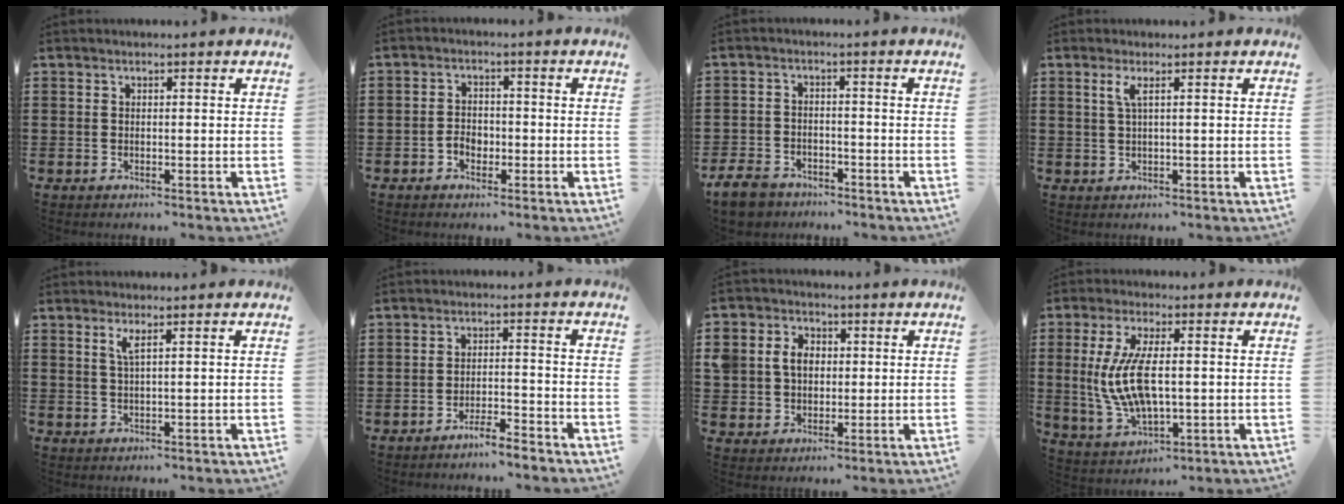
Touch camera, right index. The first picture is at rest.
{"total": 2.4, "force": [-1.1, 1.8, 1.2], "torque": [-0.026, 0.004, -0.023]}
{"total": 4.7, "force": [-4.3, 1.5, 1.0], "torque": [-0.040, 0.003, -0.093]}
{"total": 2.1, "force": [0.7, -0.1, 2.0], "torque": [-0.042, -0.001, 0.011]}
{"total": 2.1, "force": [1.0, 0.1, 1.8], "torque": [-0.039, -0.001, 0.017]}
{"total": 3.5, "force": [-3.4, -0.2, 0.8], "torque": [-0.016, 0.001, -0.069]}
{"total": 5.4, "force": [0.9, 4.7, 2.6], "torque": [-0.075, 0.014, 0.012]}
{"total": 9.8, "force": [0.2, 3.9, 9.0], "torque": [-0.205, -0.006, -0.004]}